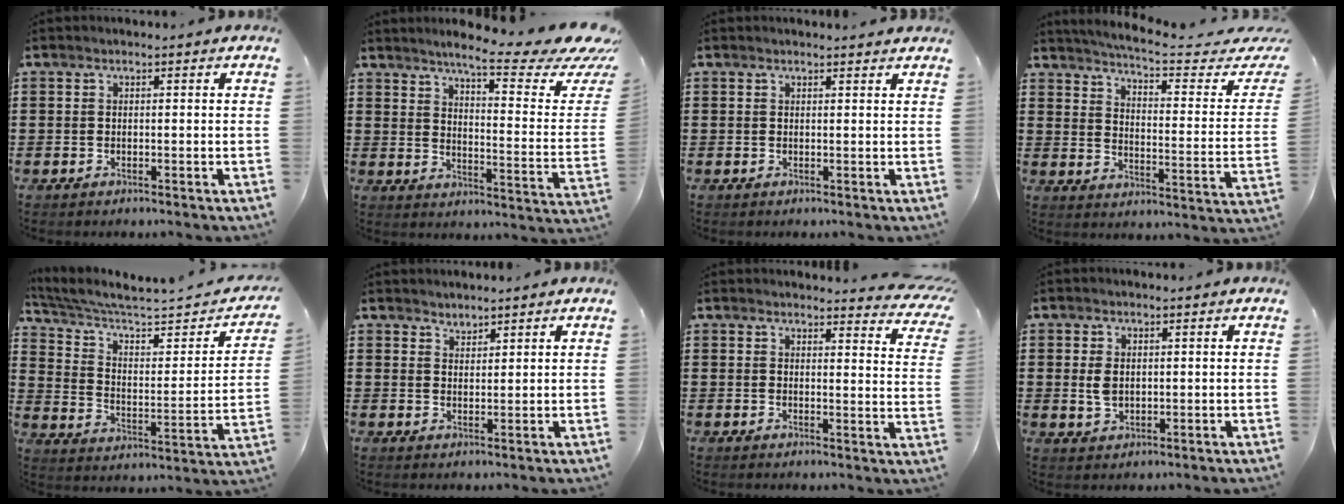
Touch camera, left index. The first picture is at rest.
{"total": 9.0, "force": [6.7, 1.0, 5.9], "torque": [-0.097, -0.056, 0.102]}
{"total": 0.9, "force": [0.8, 0.0, 0.1], "torque": [-0.005, -0.001, 0.016]}
{"total": 4.8, "force": [4.0, -0.5, 2.5], "torque": [-0.062, -0.039, 0.059]}
{"total": 5.0, "force": [3.6, 1.4, 3.1], "torque": [-0.080, -0.030, 0.055]}
{"total": 1.7, "force": [1.7, 0.3, -0.4], "torque": [0.004, 0.001, 0.033]}
{"total": 3.2, "force": [3.1, 0.3, 0.8], "torque": [-0.015, -0.020, 0.052]}
{"total": 2.9, "force": [0.4, 2.0, 2.0], "torque": [-0.051, 0.005, 0.004]}